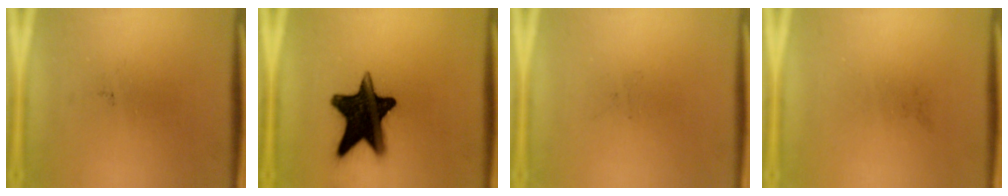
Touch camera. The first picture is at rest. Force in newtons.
{"total": 18.2}
{"total": 0.0}
{"total": 0.0}